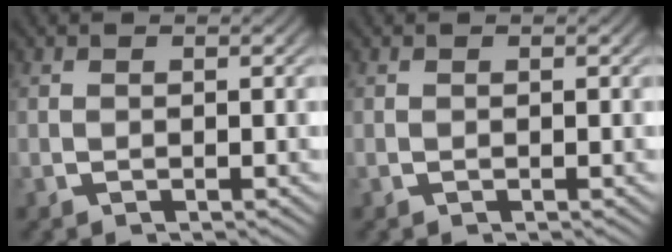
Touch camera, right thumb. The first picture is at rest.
{"total": 0.0}